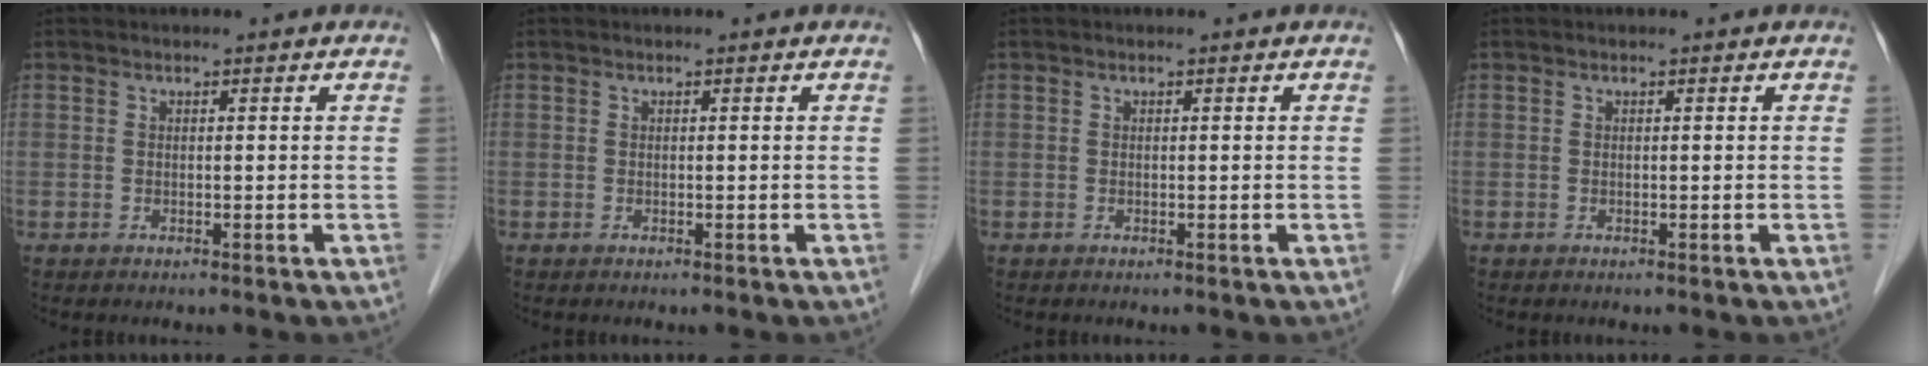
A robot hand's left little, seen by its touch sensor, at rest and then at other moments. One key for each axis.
{"total": 0.0}
{"total": 0.0}
{"total": 0.0}